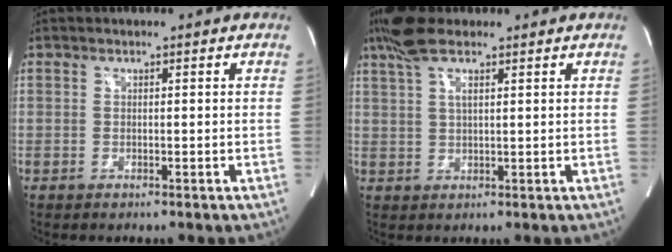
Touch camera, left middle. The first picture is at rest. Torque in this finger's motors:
{"motor_torque": [0.77, -0.45, 0.29, 0.10]}